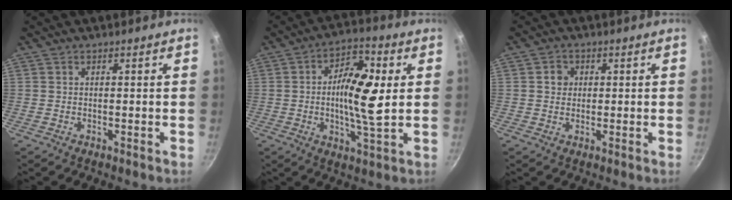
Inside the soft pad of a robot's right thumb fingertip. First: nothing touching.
{"total": 12.3, "force": [1.2, 4.4, 11.5], "torque": [-0.185, 0.004, 0.012]}
{"total": 2.5, "force": [0.4, 2.3, 0.8], "torque": [0.001, 0.004, 0.003]}